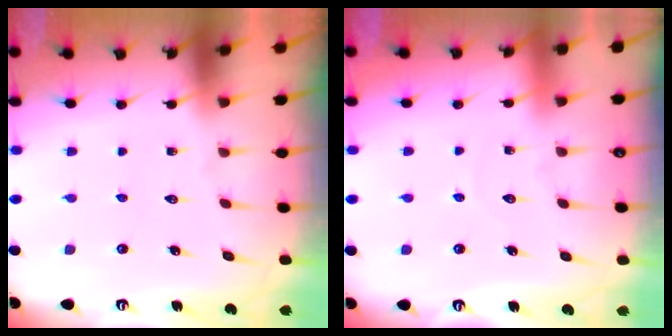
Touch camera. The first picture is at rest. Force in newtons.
{"total": 3.4, "press": 3.4, "slide": 0.3}